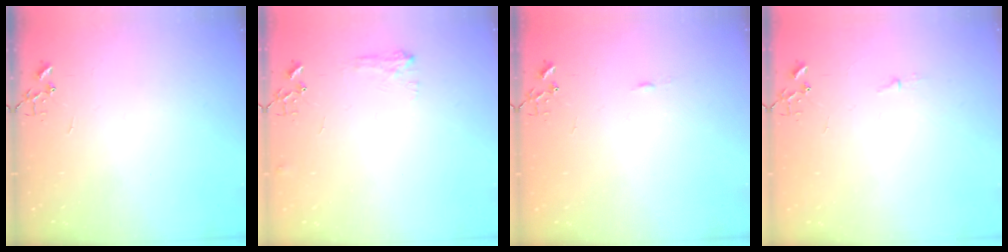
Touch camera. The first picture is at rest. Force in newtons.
{"total": 7.4, "press": 7.4, "slide": 0.5}
{"total": 3.3, "press": 3.3, "slide": 0.4}
{"total": 3.1, "press": 3.1, "slide": 0.4}